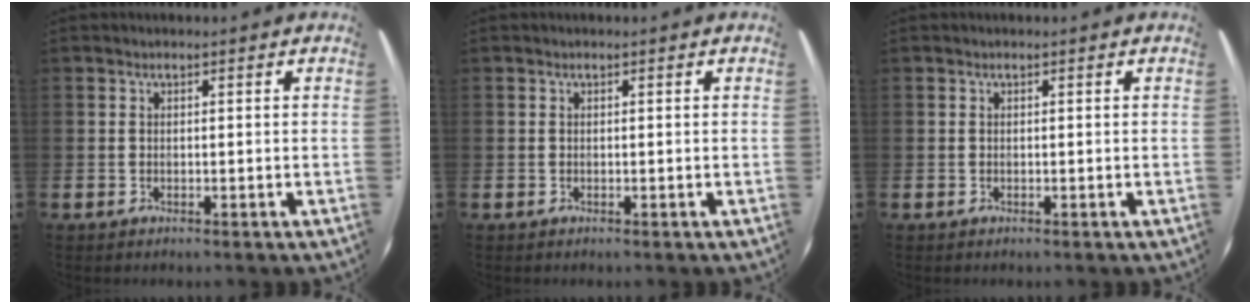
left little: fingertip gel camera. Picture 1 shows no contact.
{"total": 0.0}
{"total": 0.0}